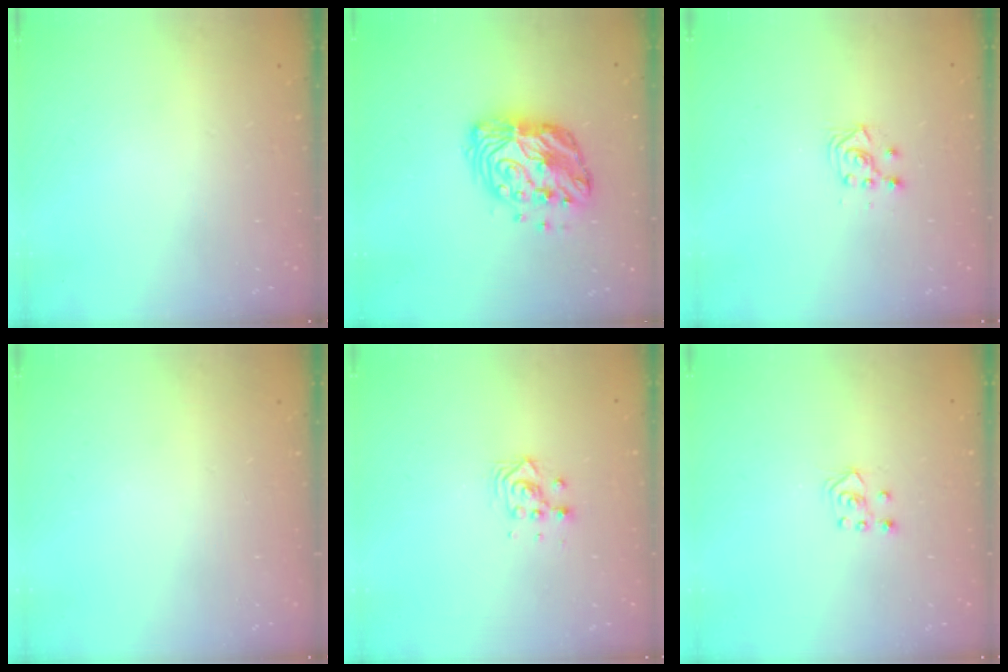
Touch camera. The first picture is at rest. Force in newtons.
{"total": 12.7, "press": 12.7, "slide": 0.6}
{"total": 3.7, "press": 3.6, "slide": 0.9}
{"total": 0.0}
{"total": 4.5, "press": 4.5, "slide": 0.2}
{"total": 3.4, "press": 3.4, "slide": 0.3}